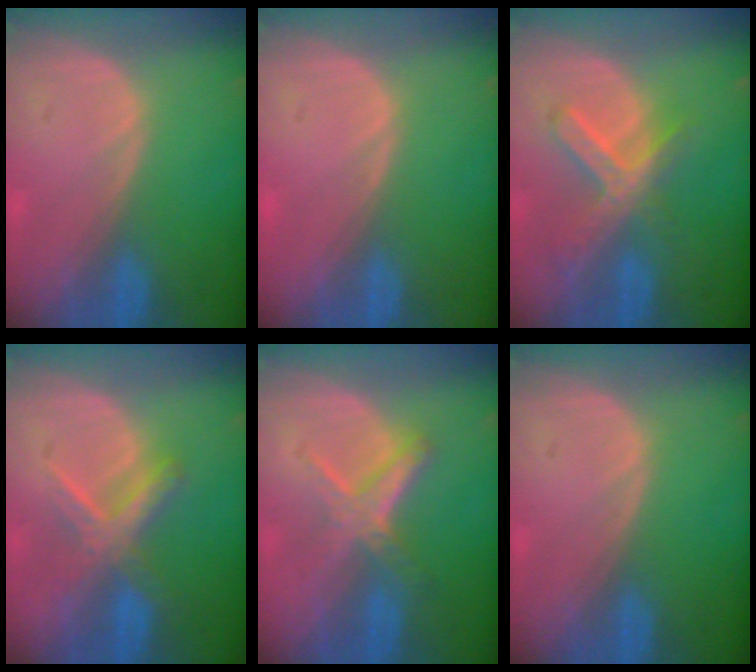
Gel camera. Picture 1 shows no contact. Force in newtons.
{"total": 0.5, "press": 0.1, "slide": 0.5}
{"total": 7.3, "press": 6.3, "slide": 3.7}
{"total": 5.8, "press": 5.8, "slide": 0.5}
{"total": 5.7, "press": 5.5, "slide": 1.8}
{"total": 0.0}